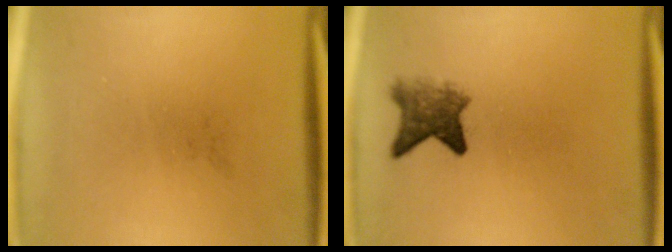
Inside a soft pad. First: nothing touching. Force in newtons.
{"total": 4.5}